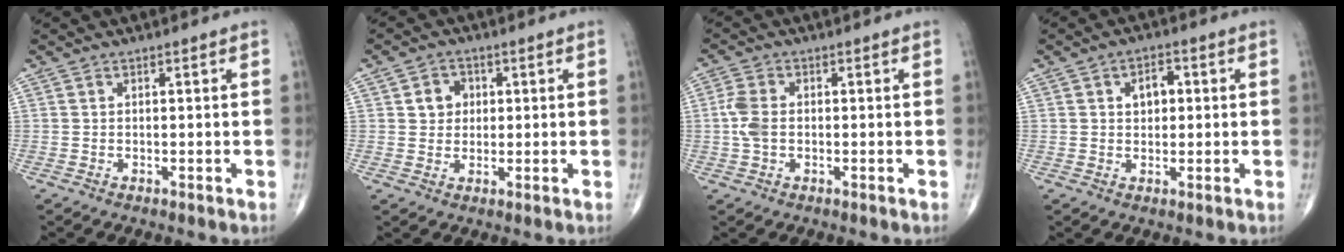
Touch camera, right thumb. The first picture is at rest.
{"total": 4.2, "force": [1.0, 3.7, 1.8], "torque": [-0.005, 0.001, 0.012]}
{"total": 4.5, "force": [-0.2, 2.8, 3.5], "torque": [-0.088, 0.007, -0.008]}
{"total": 4.3, "force": [0.9, 2.9, 3.0], "torque": [-0.035, 0.008, 0.010]}